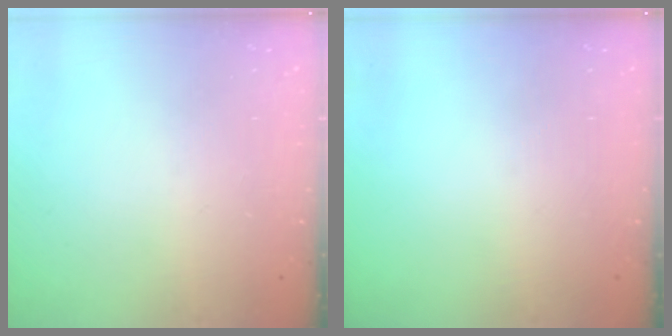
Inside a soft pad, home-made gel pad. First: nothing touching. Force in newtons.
{"total": 0.0}